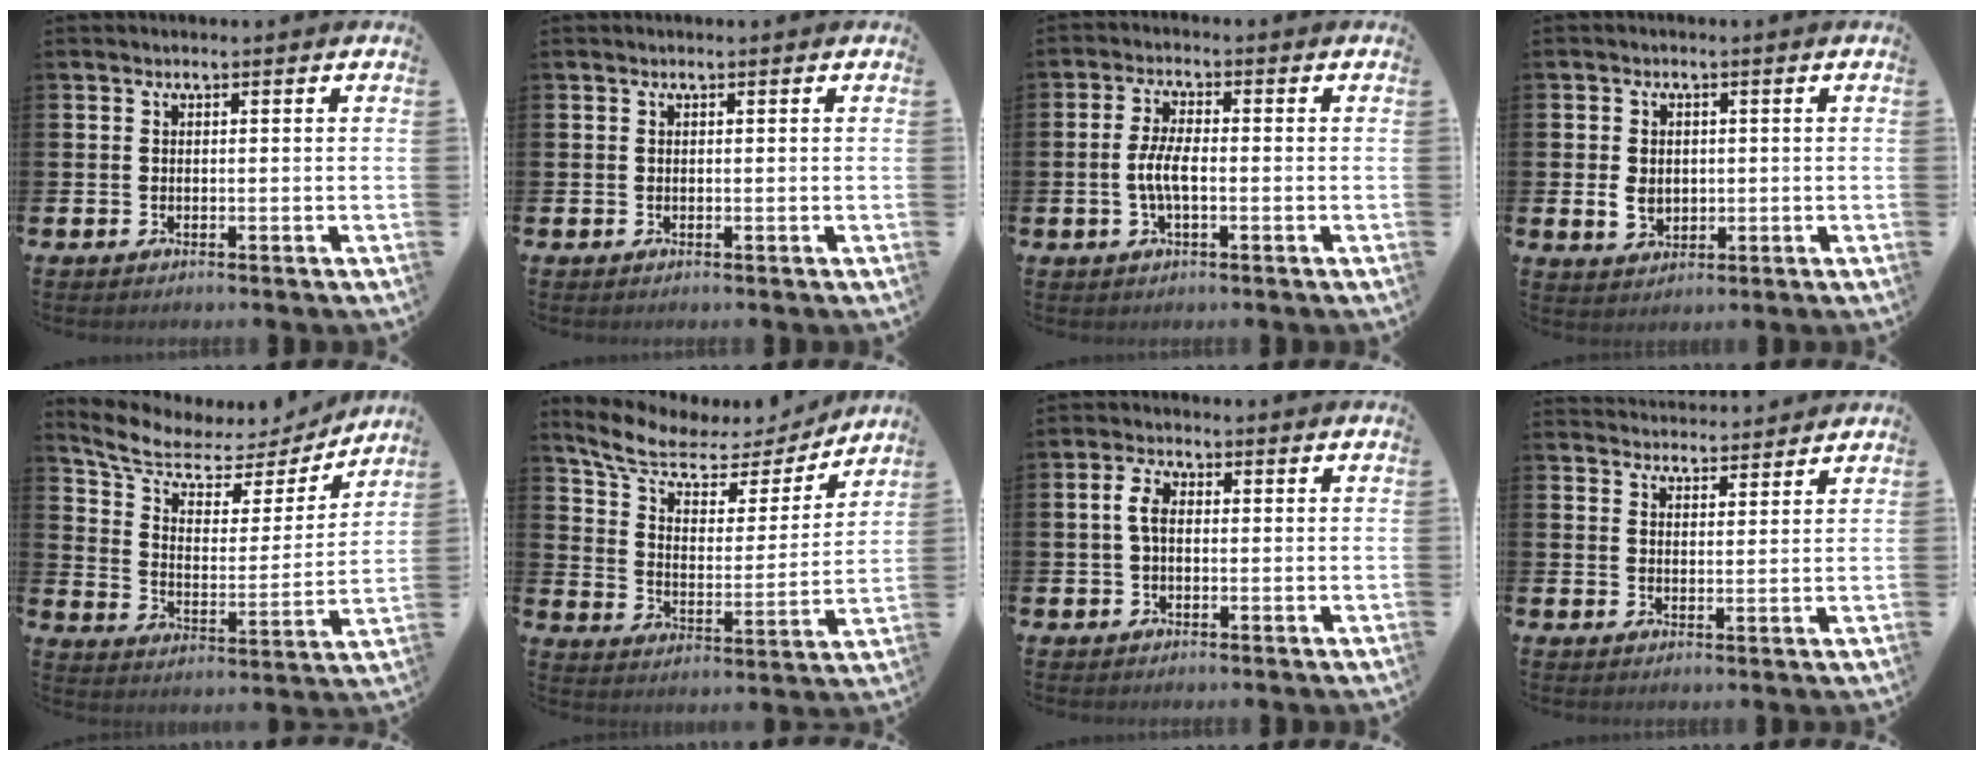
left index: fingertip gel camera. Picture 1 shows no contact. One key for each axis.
{"total": 0.0}
{"total": 4.0, "fx": -0.6, "fy": 1.4, "fz": 3.6, "tx": -0.073, "ty": 0.003, "tz": -0.015}
{"total": 3.0, "fx": 0.2, "fy": 2.4, "fz": 1.8, "tx": -0.032, "ty": 0.007, "tz": -0.002}
{"total": 7.6, "fx": 6.4, "fy": 3.1, "fz": 2.5, "tx": -0.091, "ty": -0.041, "tz": 0.108}
{"total": 8.4, "fx": 7.0, "fy": 3.4, "fz": 3.3, "tx": -0.099, "ty": -0.042, "tz": 0.116}
{"total": 3.3, "fx": 0.4, "fy": 2.0, "fz": 2.6, "tx": -0.052, "ty": 0.011, "tz": 0.004}
{"total": 3.8, "fx": 3.8, "fy": 0.4, "fz": -0.4, "tx": -0.001, "ty": -0.022, "tz": 0.069}